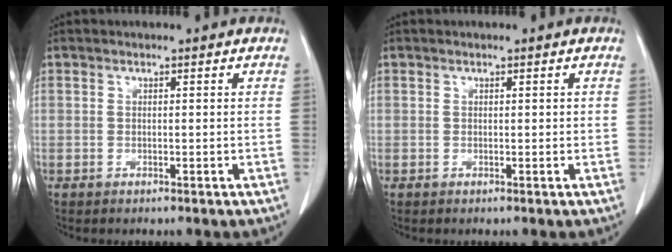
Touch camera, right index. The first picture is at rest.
{"total": 0.6, "force": [0.1, 0.2, 0.5], "torque": [-0.005, 0.001, 0.002]}